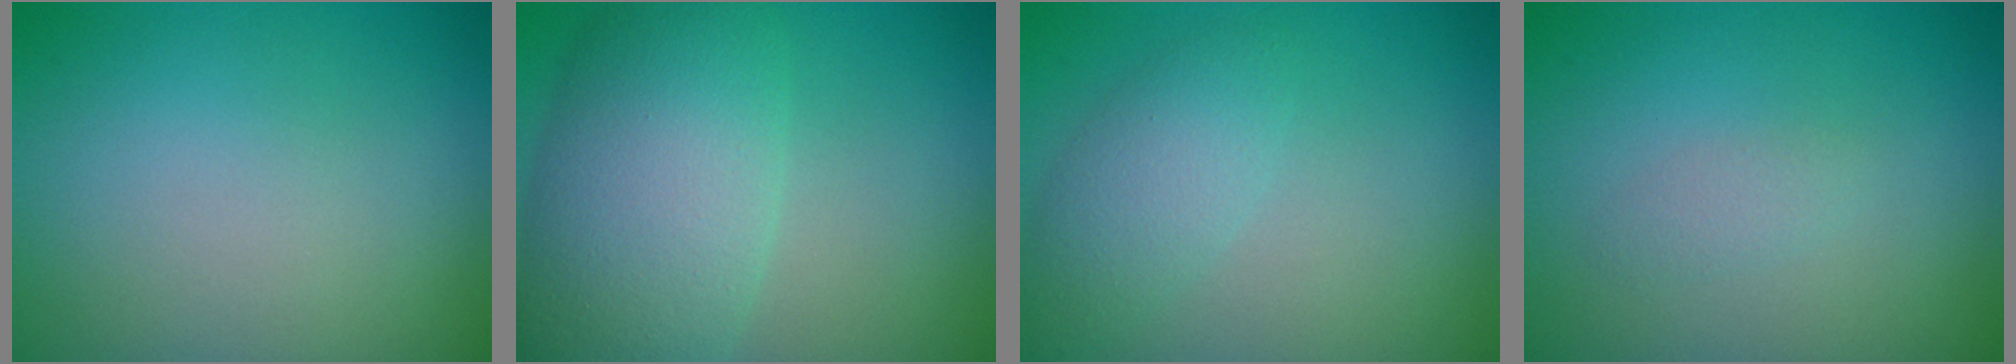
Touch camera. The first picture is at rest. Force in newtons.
{"total": 8.4, "press": 8.4, "slide": 0.3}
{"total": 2.8, "press": 2.8, "slide": 0.1}
{"total": 0.8, "press": 0.8, "slide": 0.1}